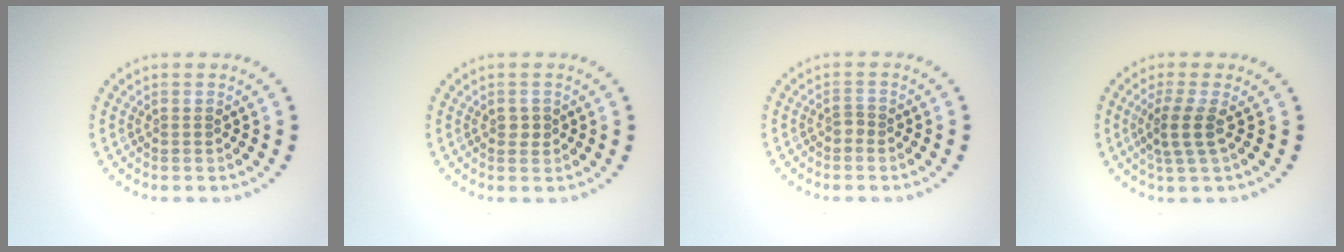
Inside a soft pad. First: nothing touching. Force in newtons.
{"total": 1.0, "press": 1.0, "slide": 0.1}
{"total": 0.9, "press": 0.5, "slide": 0.7}
{"total": 2.5, "press": 2.0, "slide": 1.6}